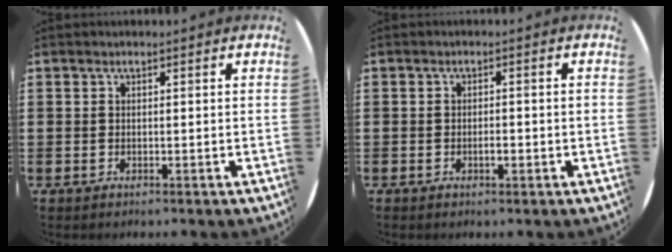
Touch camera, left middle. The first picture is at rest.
{"total": 1.3, "force": [-0.5, 0.5, 1.1], "torque": [-0.021, -0.002, -0.009]}